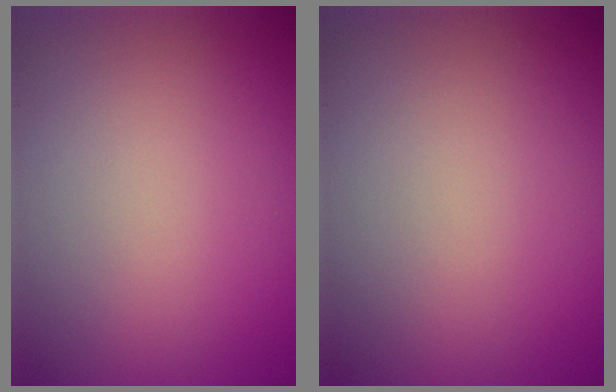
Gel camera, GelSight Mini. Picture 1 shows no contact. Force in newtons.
{"total": 0.0}